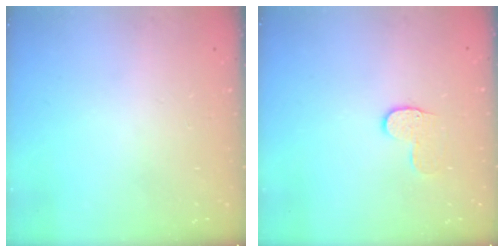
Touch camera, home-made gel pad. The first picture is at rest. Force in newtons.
{"total": 6.6, "press": 6.6, "slide": 0.6}